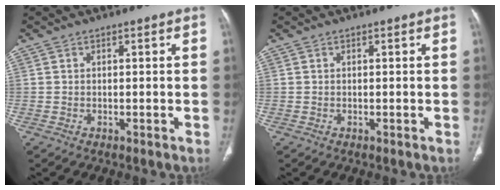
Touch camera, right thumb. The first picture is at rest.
{"total": 0.0}